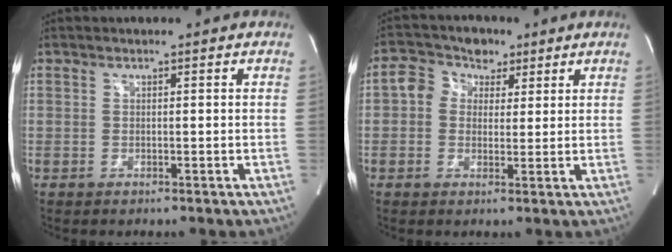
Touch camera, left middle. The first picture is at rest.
{"total": 5.7, "force": [2.0, 4.8, 2.4], "torque": [-0.046, 0.032, 0.036]}